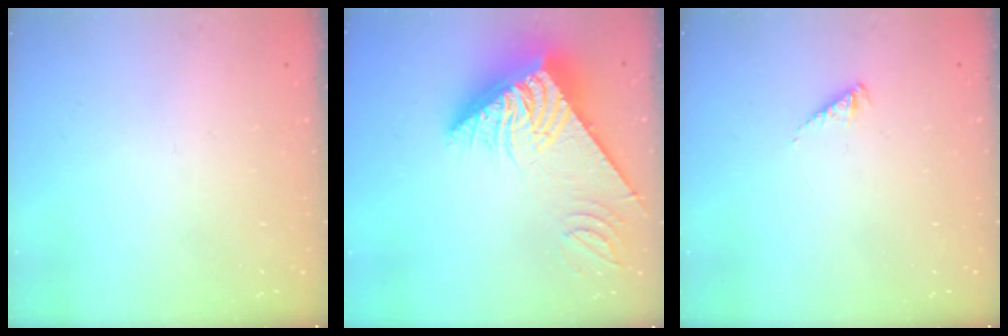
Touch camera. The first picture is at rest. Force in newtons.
{"total": 14.6, "press": 14.5, "slide": 1.5}
{"total": 3.1, "press": 3.0, "slide": 0.5}